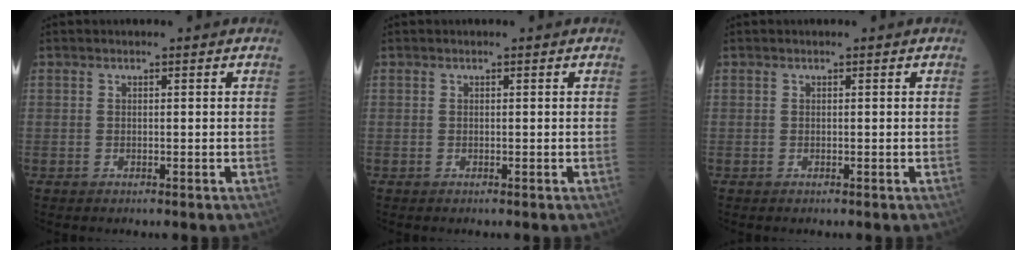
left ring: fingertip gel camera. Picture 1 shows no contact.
{"total": 0.0}
{"total": 0.0}